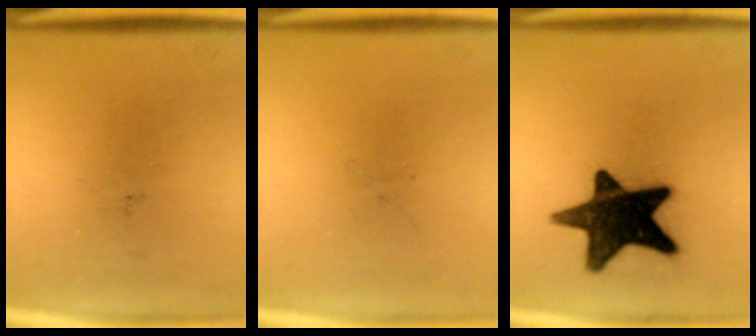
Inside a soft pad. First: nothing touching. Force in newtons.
{"total": 0.0}
{"total": 17.7}